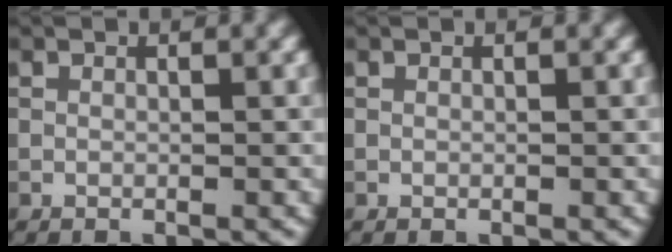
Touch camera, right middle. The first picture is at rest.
{"total": 0.0}